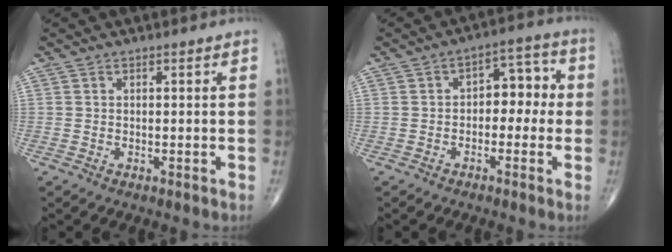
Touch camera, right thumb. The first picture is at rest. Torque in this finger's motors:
{"motor_torque": [-0.19, 0.10, 0.13, 0.09, 0.02]}